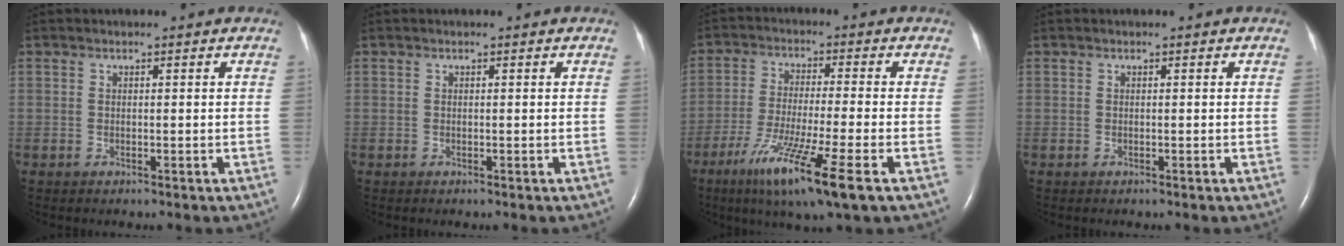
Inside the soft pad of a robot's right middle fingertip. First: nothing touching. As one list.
[{"total": 0.0}, {"total": 12.5, "force": [-6.4, -0.3, 10.8], "torque": [-0.208, -0.041, -0.110]}, {"total": 0.0}]